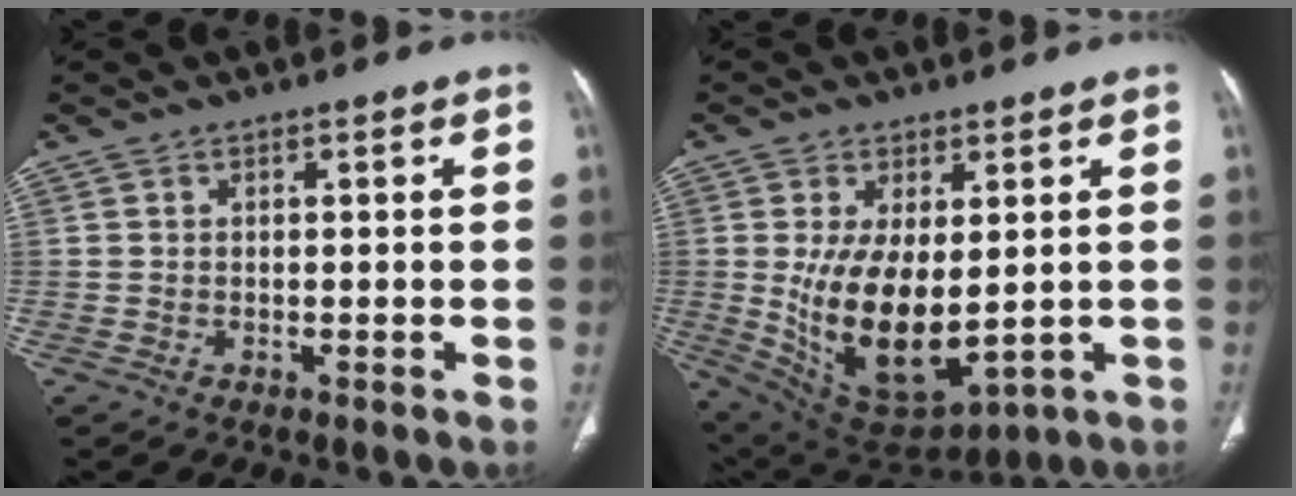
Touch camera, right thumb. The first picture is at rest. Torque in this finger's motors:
{"motor_torque": [1.56, 3.44, 1.07, 1.10, 0.52]}